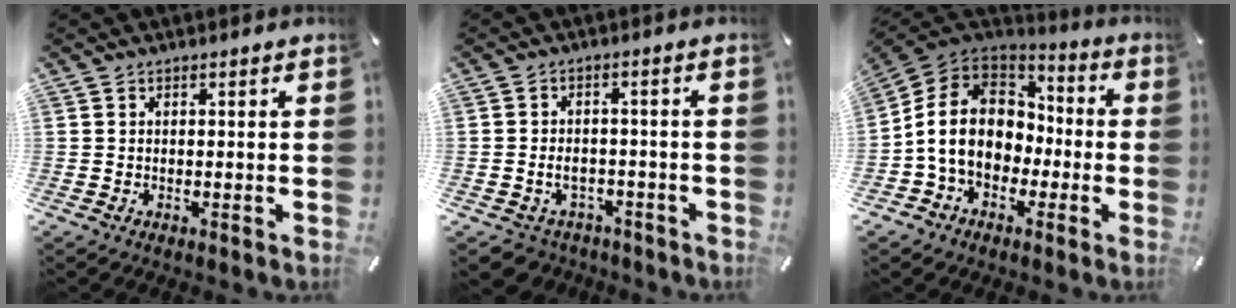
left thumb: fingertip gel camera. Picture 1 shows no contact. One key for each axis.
{"total": 4.4, "fx": -1.8, "fy": 3.6, "fz": 1.9, "tx": -0.042, "ty": 0.010, "tz": -0.033}
{"total": 14.4, "fx": -1.6, "fy": 12.2, "fz": 7.4, "tx": -0.158, "ty": 0.023, "tz": -0.026}